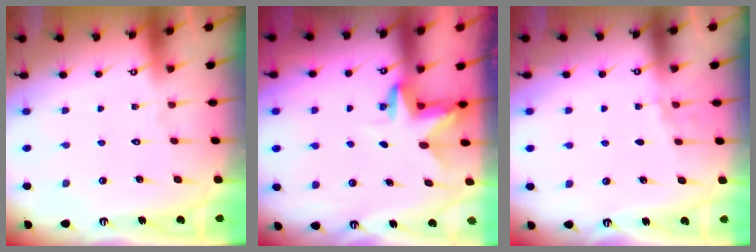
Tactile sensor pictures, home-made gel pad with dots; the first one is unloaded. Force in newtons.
{"total": 3.4, "press": 3.4, "slide": 0.2}
{"total": 2.2, "press": 1.9, "slide": 1.1}